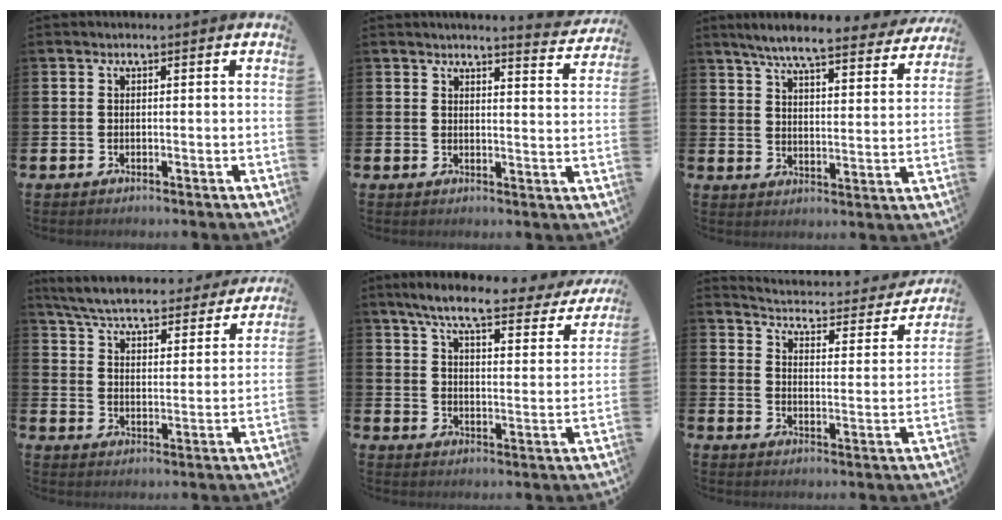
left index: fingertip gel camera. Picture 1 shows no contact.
{"total": 3.7, "force": [3.7, -0.2, 0.3], "torque": [0.002, -0.029, 0.062]}
{"total": 7.1, "force": [6.6, 0.6, 2.6], "torque": [-0.071, -0.041, 0.111]}
{"total": 6.3, "force": [5.9, 0.8, 1.9], "torque": [-0.066, -0.042, 0.099]}
{"total": 7.6, "force": [6.4, 1.1, 3.9], "torque": [-0.088, -0.038, 0.104]}
{"total": 3.6, "force": [3.5, 0.8, 0.7], "torque": [-0.032, -0.037, 0.050]}